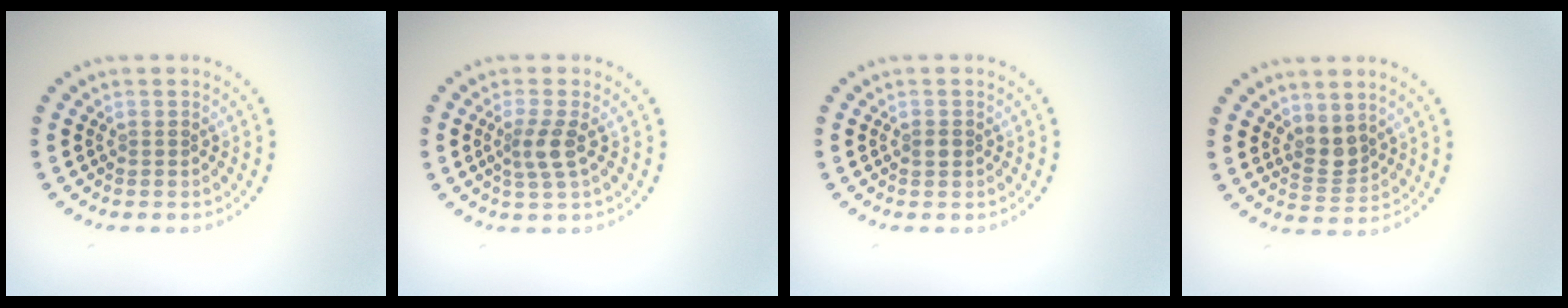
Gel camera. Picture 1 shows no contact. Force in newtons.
{"total": 2.3, "press": 1.7, "slide": 1.5}
{"total": 0.9, "press": 0.9, "slide": 0.1}
{"total": 2.3, "press": 1.9, "slide": 1.4}